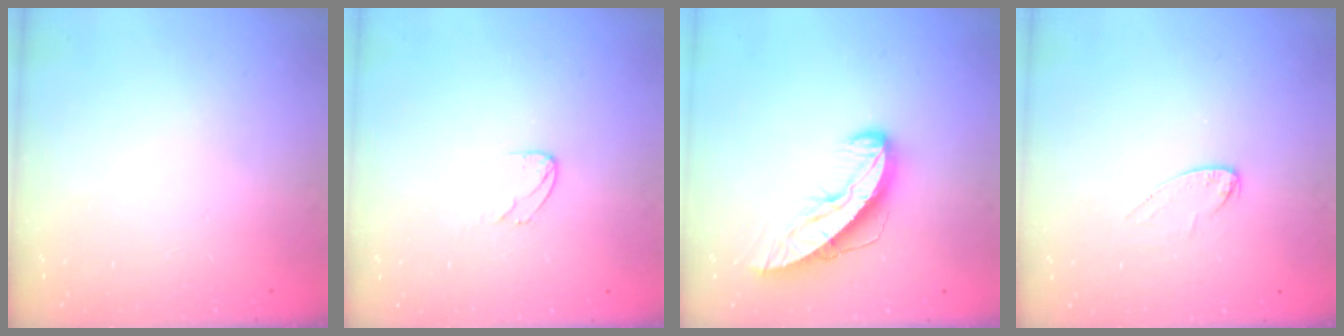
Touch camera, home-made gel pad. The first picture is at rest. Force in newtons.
{"total": 5.0, "press": 5.0, "slide": 0.4}
{"total": 9.1, "press": 9.1, "slide": 0.5}
{"total": 6.8, "press": 6.7, "slide": 0.6}